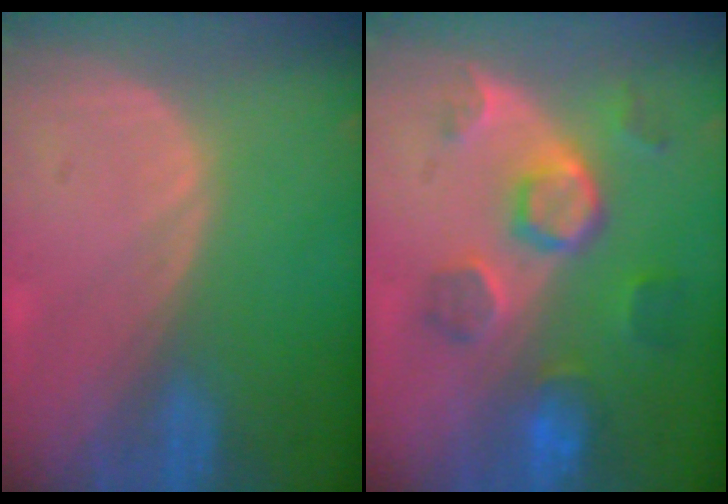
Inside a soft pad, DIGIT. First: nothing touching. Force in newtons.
{"total": 8.7, "press": 7.9, "slide": 3.7}